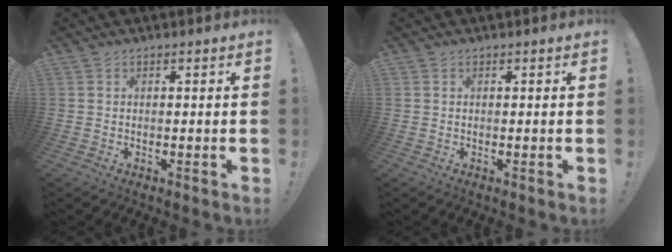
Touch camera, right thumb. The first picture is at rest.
{"total": 0.0}